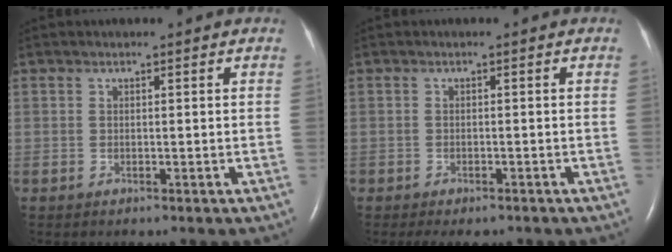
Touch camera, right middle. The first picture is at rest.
{"total": 3.9, "force": [-3.1, 1.7, 1.6], "torque": [-0.016, -0.003, -0.039]}